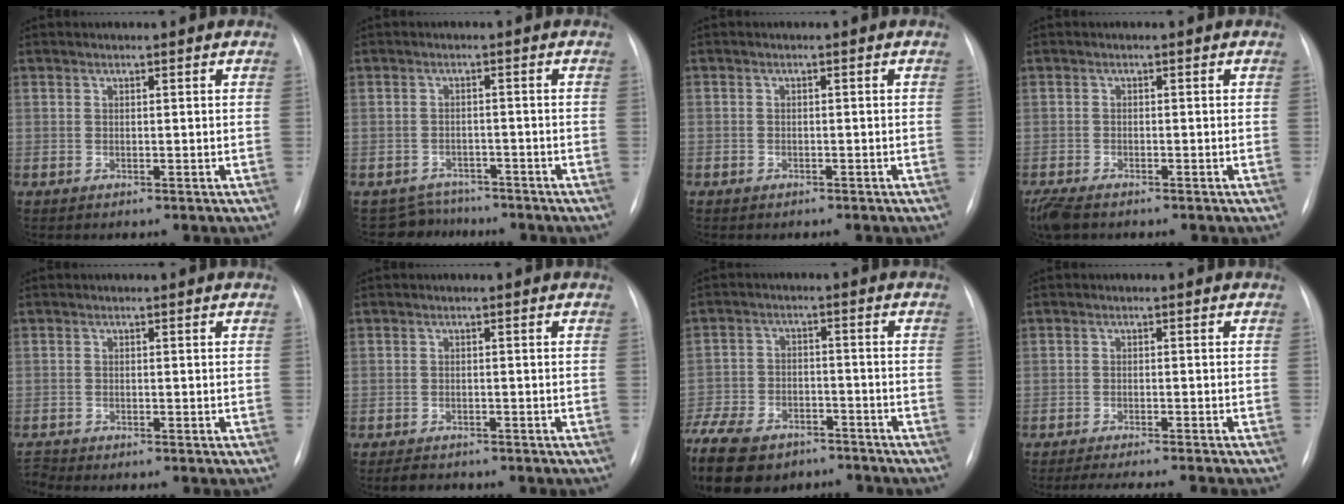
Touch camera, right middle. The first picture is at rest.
{"total": 4.0, "force": [-3.5, 1.4, -1.3], "torque": [0.018, 0.010, -0.055]}
{"total": 1.3, "force": [-1.0, 0.9, 0.2], "torque": [-0.010, 0.003, -0.013]}
{"total": 4.9, "force": [-3.7, 1.8, 2.6], "torque": [-0.053, -0.012, -0.064]}
{"total": 1.4, "force": [-1.4, -0.1, -0.2], "torque": [0.000, -0.011, -0.026]}
{"total": 2.6, "force": [-2.3, 1.1, 0.8], "torque": [-0.019, -0.004, -0.030]}
{"total": 21.8, "force": [-15.3, 11.5, 10.5], "torque": [-0.308, -0.034, -0.235]}
{"total": 9.0, "force": [-8.1, 0.1, 3.9], "torque": [-0.043, -0.012, -0.112]}